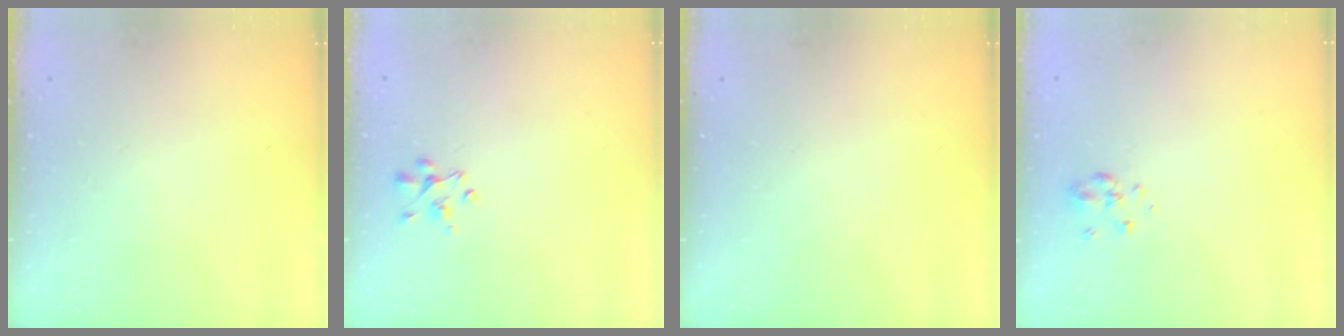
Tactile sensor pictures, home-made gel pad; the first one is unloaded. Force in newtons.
{"total": 3.0, "press": 2.9, "slide": 0.9}
{"total": 0.0}
{"total": 3.5, "press": 3.3, "slide": 1.1}